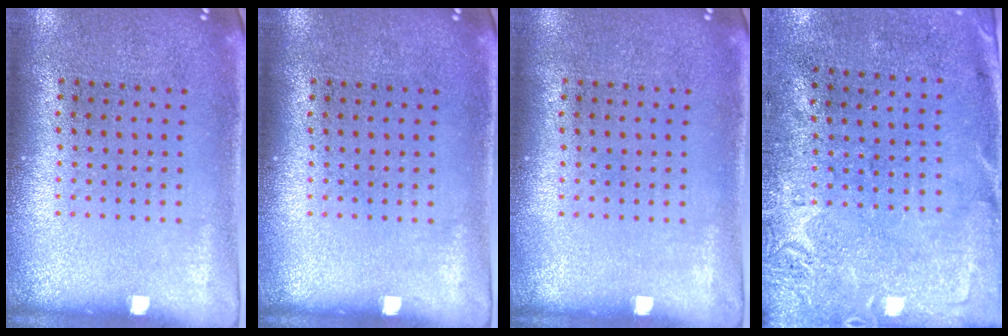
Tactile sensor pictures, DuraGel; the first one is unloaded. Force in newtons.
{"total": 0.0}
{"total": 0.0}
{"total": 2.8, "press": 2.2, "slide": 1.8}